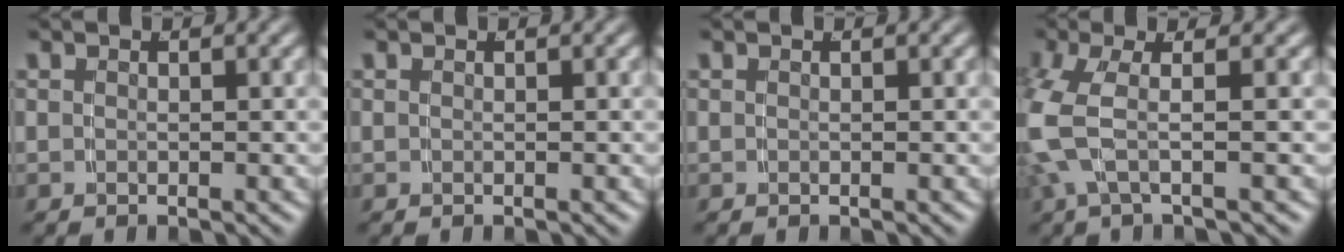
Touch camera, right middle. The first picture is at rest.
{"total": 0.0}
{"total": 0.0}
{"total": 4.4, "force": [0.2, 1.7, 4.0], "torque": [-0.100, 0.000, 0.003]}